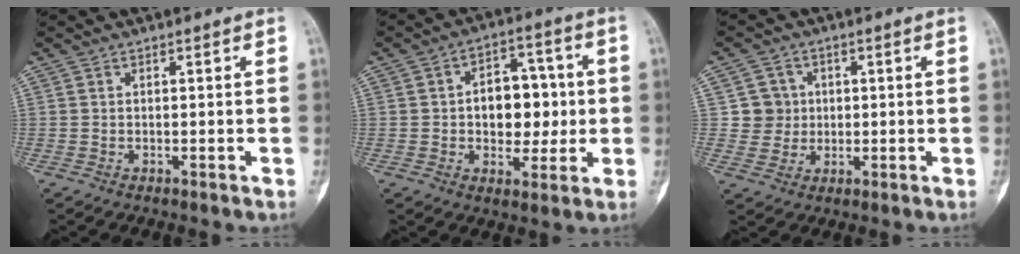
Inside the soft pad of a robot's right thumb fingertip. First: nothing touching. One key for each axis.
{"total": 12.0, "fx": 0.2, "fy": 8.0, "fz": 8.9, "tx": -0.082, "ty": 0.021, "tz": 0.006}
{"total": 5.3, "fx": 0.8, "fy": 5.2, "fz": 0.4, "tx": 0.028, "ty": 0.005, "tz": 0.011}